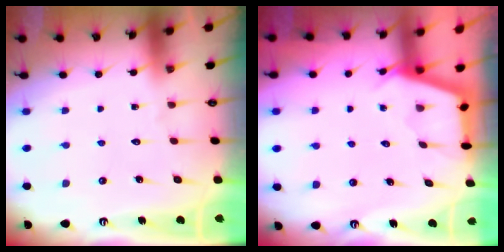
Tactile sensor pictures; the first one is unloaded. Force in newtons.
{"total": 2.9, "press": 2.9, "slide": 0.3}